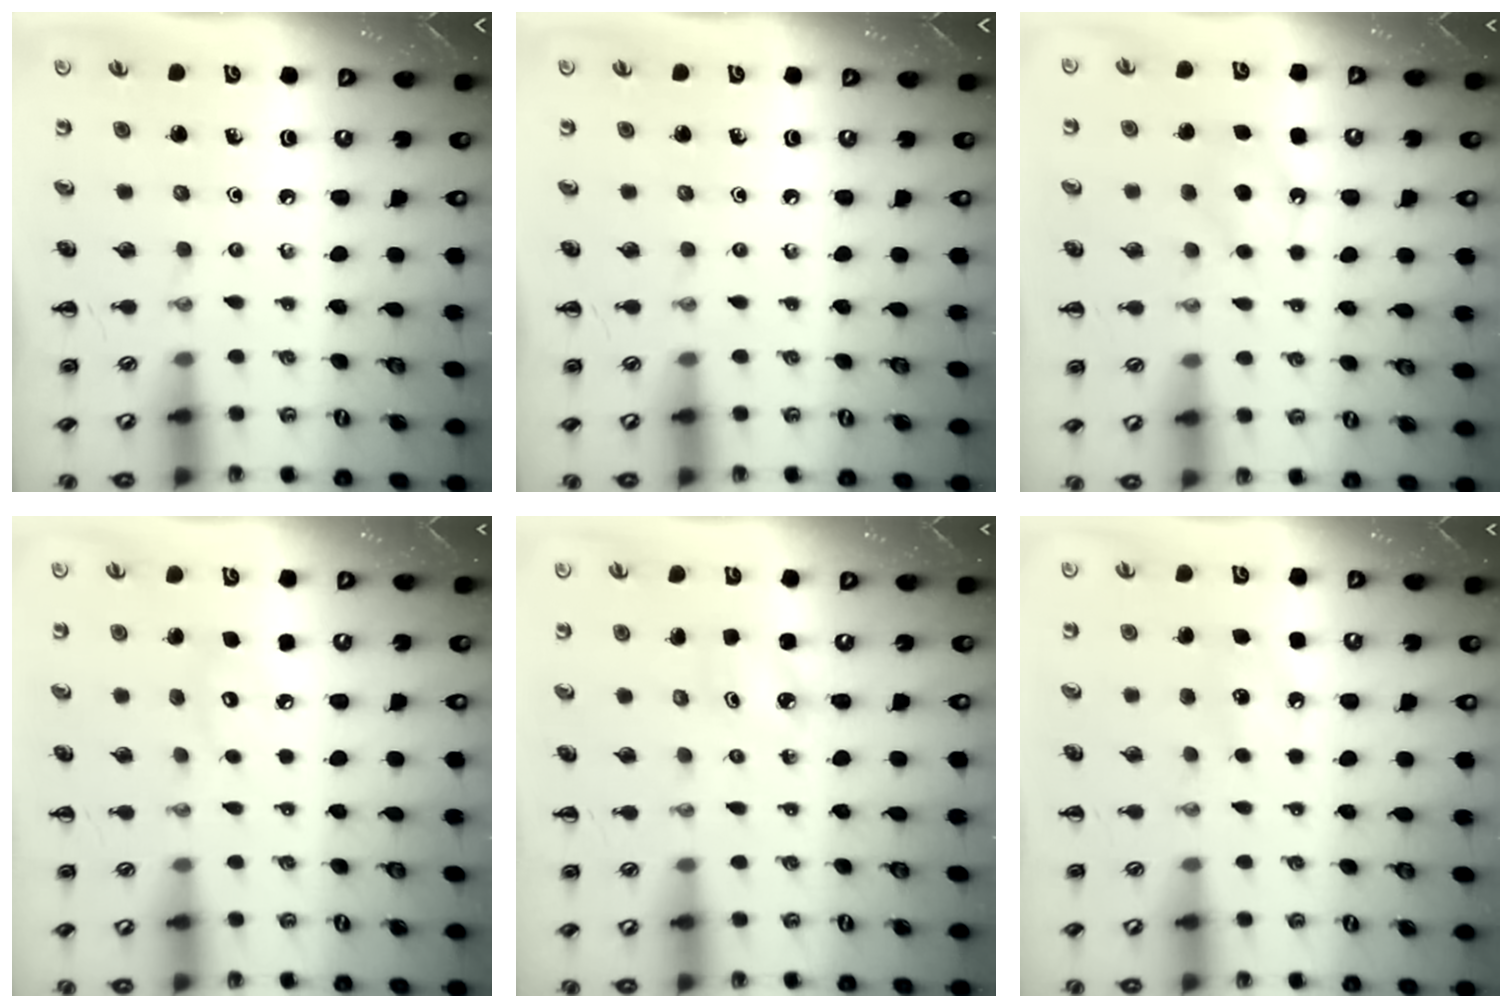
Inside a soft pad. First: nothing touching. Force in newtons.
{"total": 0.0}
{"total": 7.5, "press": 7.3, "slide": 1.9}
{"total": 5.2, "press": 5.1, "slide": 1.3}
{"total": 2.5, "press": 2.5, "slide": 0.5}
{"total": 7.0, "press": 6.8, "slide": 1.6}